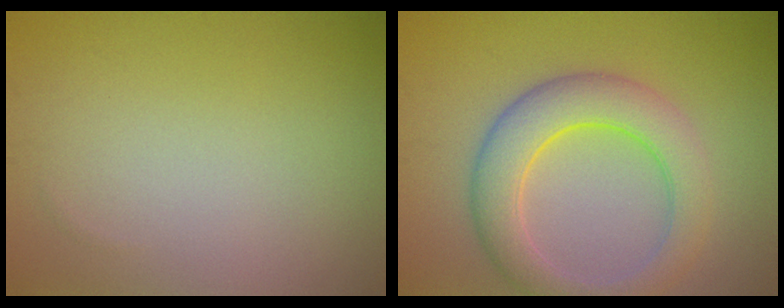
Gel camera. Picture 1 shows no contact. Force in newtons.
{"total": 5.9, "press": 5.9, "slide": 0.2}